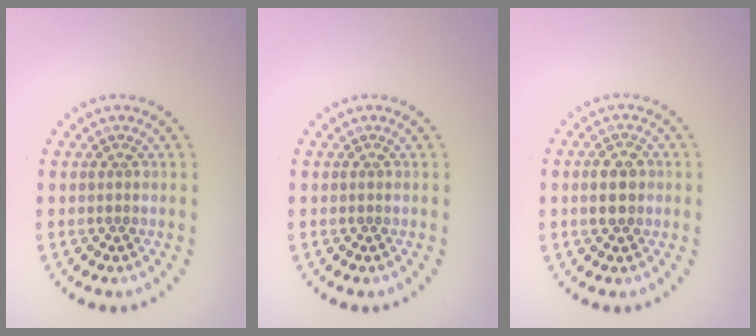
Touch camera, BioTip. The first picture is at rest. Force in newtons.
{"total": 0.0}
{"total": 2.6, "press": 2.6, "slide": 0.1}